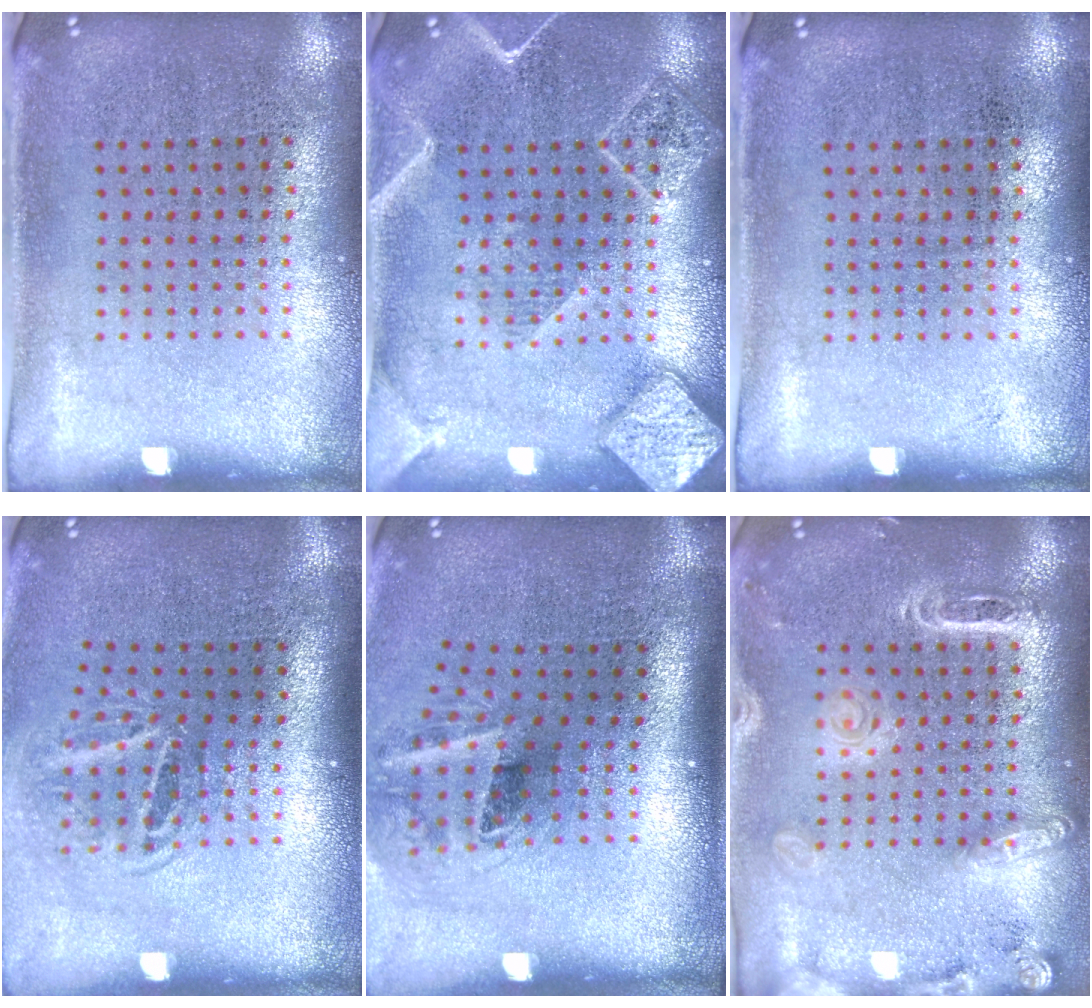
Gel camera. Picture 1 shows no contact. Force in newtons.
{"total": 2.1, "press": 2.1, "slide": 0.2}
{"total": 0.0}
{"total": 1.9, "press": 1.2, "slide": 1.5}
{"total": 2.2, "press": 1.3, "slide": 1.7}
{"total": 2.0, "press": 1.8, "slide": 0.8}